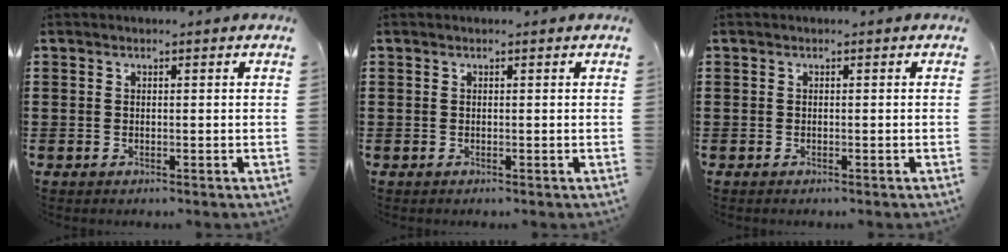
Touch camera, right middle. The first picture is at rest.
{"total": 0.0}
{"total": 0.0}